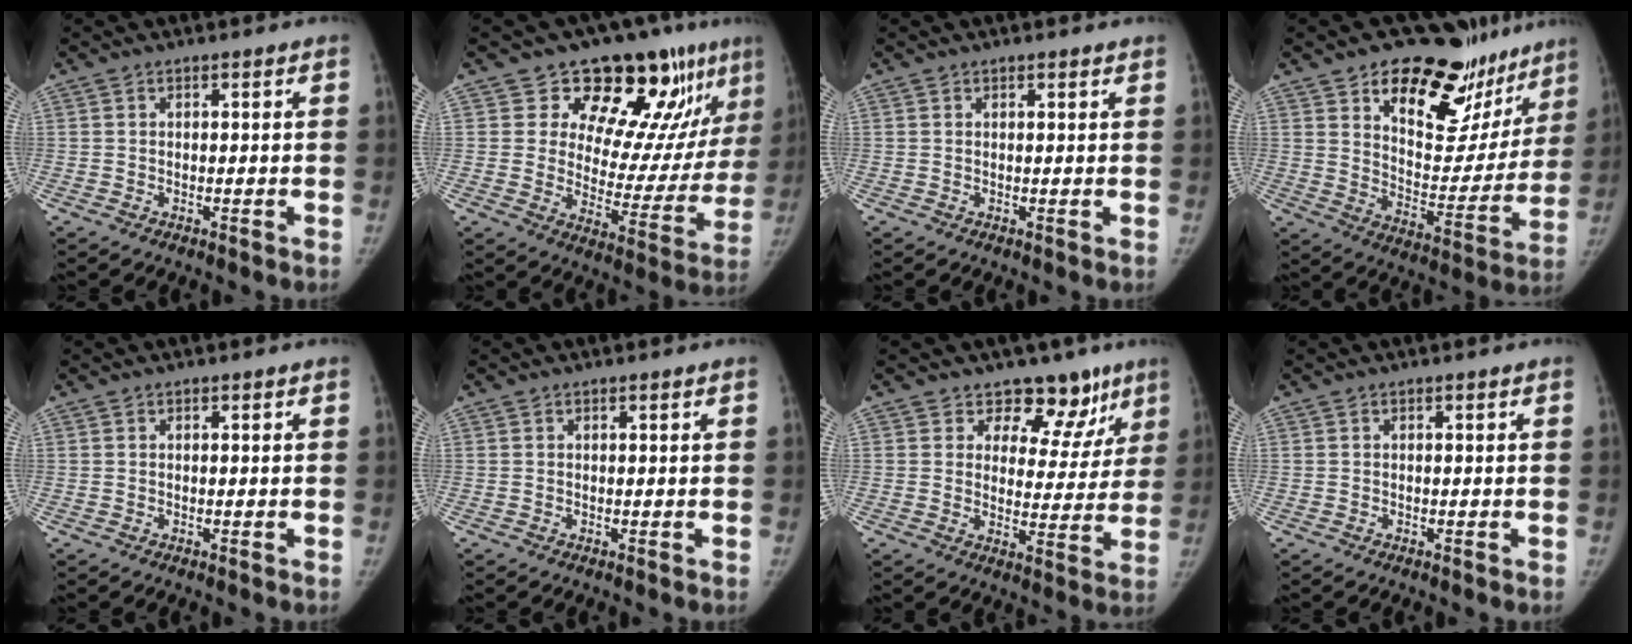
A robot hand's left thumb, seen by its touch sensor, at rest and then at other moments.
{"total": 19.3, "force": [12.5, 8.9, 11.8], "torque": [-0.090, -0.074, 0.173]}
{"total": 0.9, "force": [0.8, 0.3, 0.4], "torque": [-0.002, -0.002, 0.010]}
{"total": 24.9, "force": [16.7, 13.1, 13.0], "torque": [-0.120, -0.089, 0.242]}
{"total": 0.0}
{"total": 0.0}
{"total": 11.4, "force": [8.1, 7.3, 3.3], "torque": [0.018, -0.040, 0.096]}
{"total": 0.0}